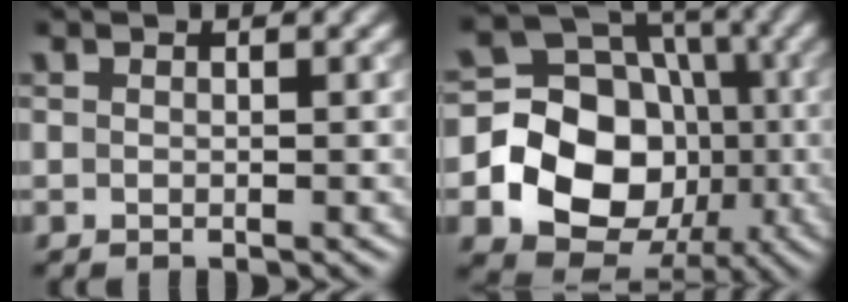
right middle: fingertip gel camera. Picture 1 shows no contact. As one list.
[{"total": 14.7, "force": [-3.1, 12.3, 7.4], "torque": [-0.121, -0.012, -0.083]}]